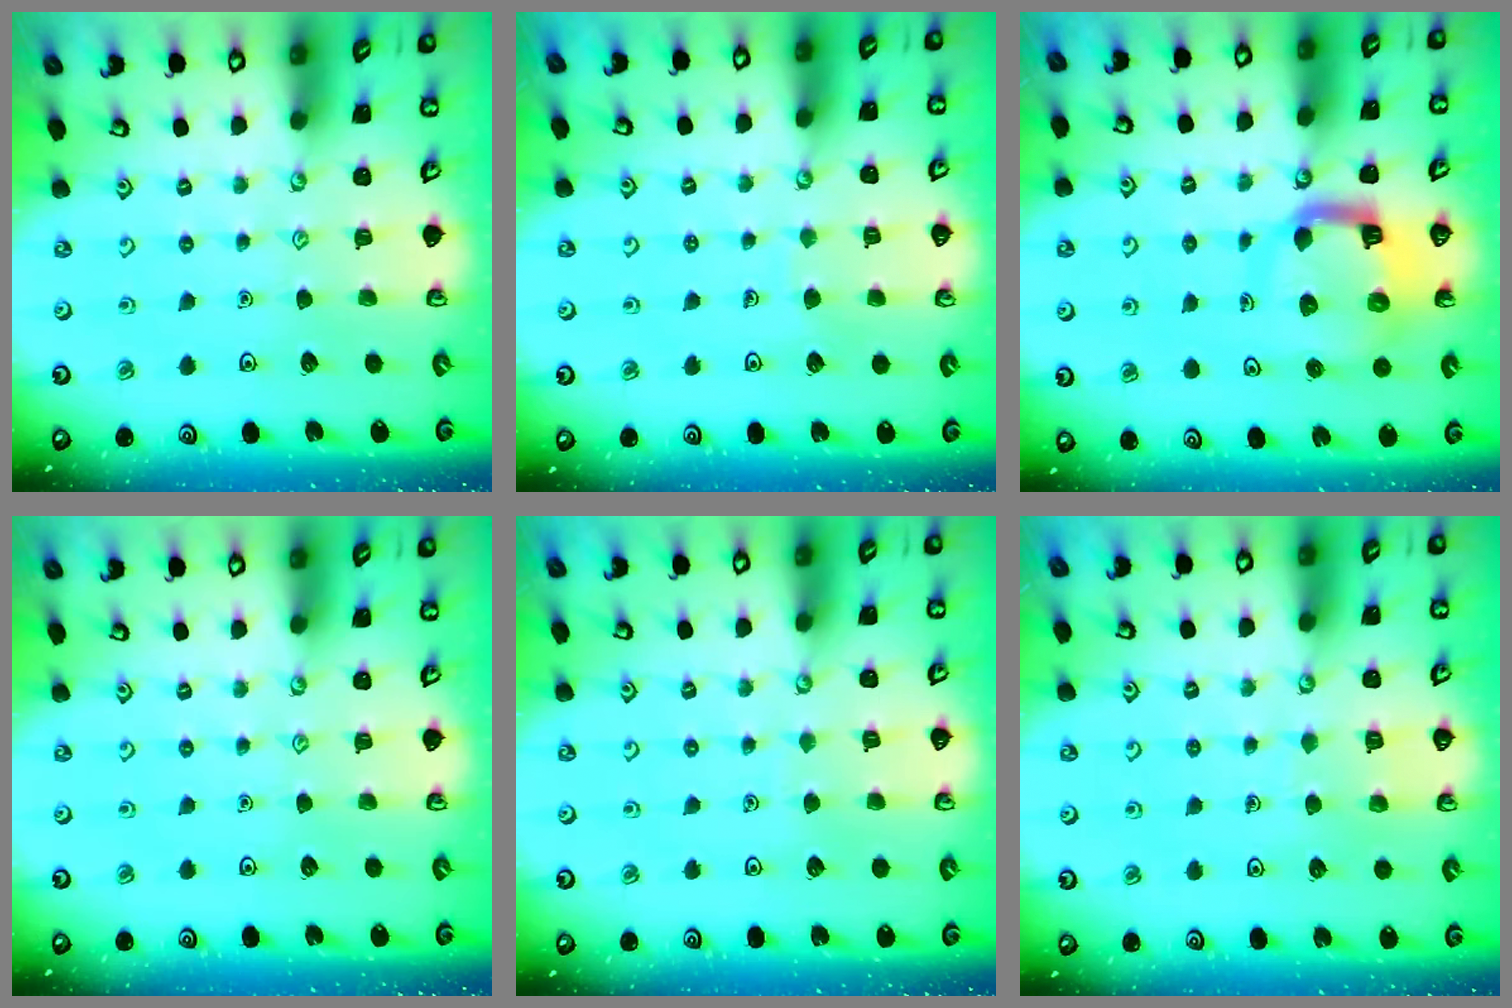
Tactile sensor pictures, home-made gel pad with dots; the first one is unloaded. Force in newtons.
{"total": 3.5, "press": 3.5, "slide": 0.2}
{"total": 10.0, "press": 9.9, "slide": 1.2}
{"total": 0.0}
{"total": 2.5, "press": 2.5, "slide": 0.3}
{"total": 4.2, "press": 4.2, "slide": 0.3}